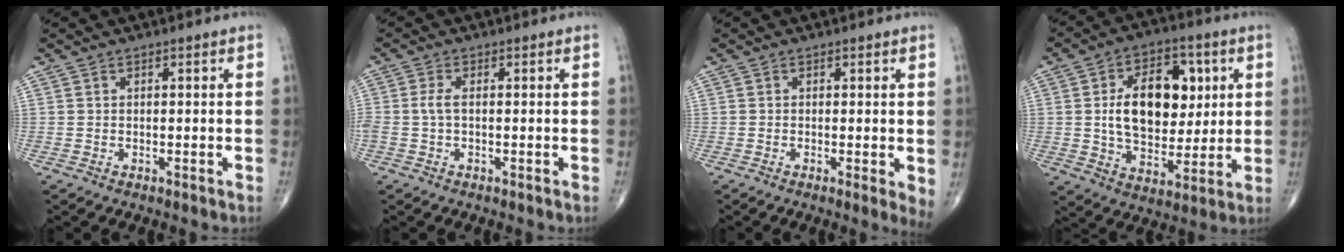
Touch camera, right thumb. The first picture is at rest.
{"total": 2.3, "force": [-0.1, 0.9, 2.1], "torque": [-0.056, -0.001, -0.005]}
{"total": 3.0, "force": [-0.2, 0.6, 3.0], "torque": [-0.044, -0.012, -0.009]}
{"total": 17.1, "force": [3.0, 10.8, 13.0], "torque": [-0.157, -0.005, 0.051]}